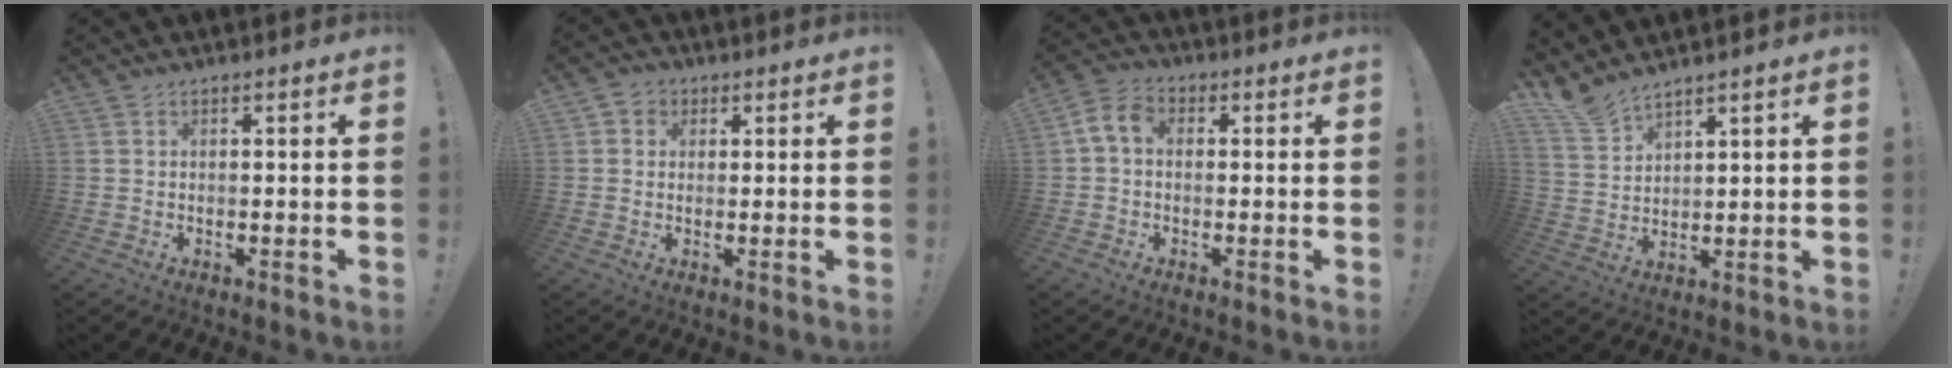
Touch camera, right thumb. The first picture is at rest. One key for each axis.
{"total": 3.3, "fx": 0.8, "fy": 3.0, "fz": 1.0, "tx": -0.014, "ty": 0.003, "tz": 0.014}
{"total": 6.2, "fx": 0.4, "fy": 4.5, "fz": 4.3, "tx": -0.092, "ty": 0.009, "tz": 0.011}
{"total": 6.6, "fx": 6.1, "fy": 1.6, "fz": 1.9, "tx": -0.049, "ty": -0.041, "tz": 0.118}